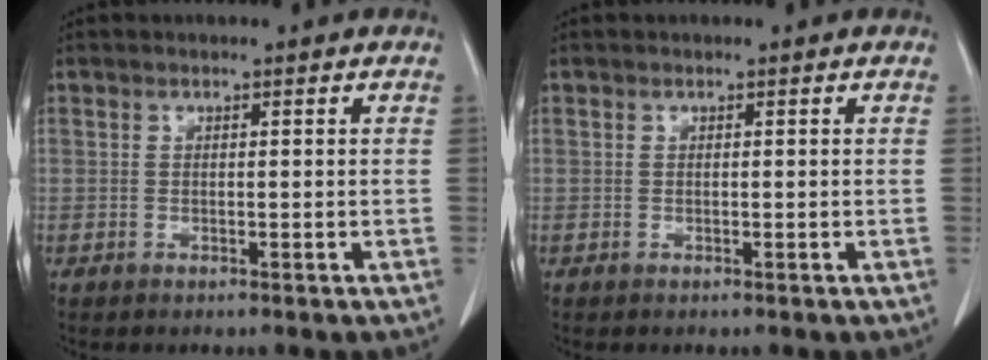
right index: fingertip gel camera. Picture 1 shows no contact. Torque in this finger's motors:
{"motor_torque": [0.00, 0.00, 0.00, 0.00]}